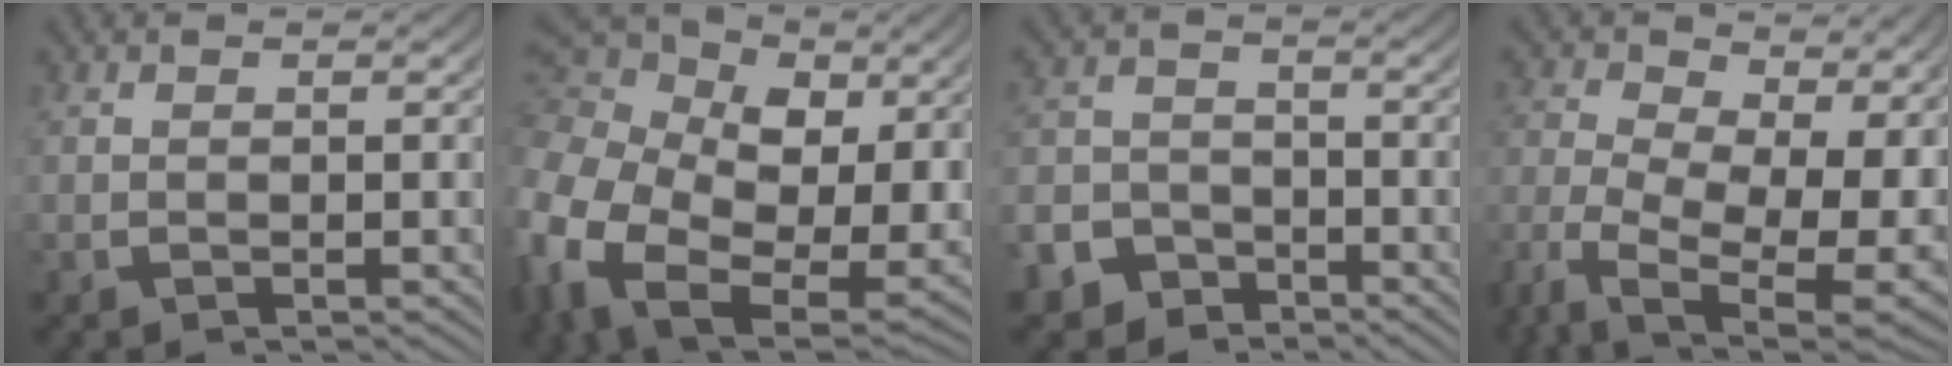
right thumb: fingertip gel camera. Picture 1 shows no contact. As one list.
[{"total": 14.8, "force": [-1.2, 10.8, 10.1], "torque": [-0.239, -0.079, -0.002]}, {"total": 7.0, "force": [-5.3, 4.4, 0.6], "torque": [-0.007, -0.031, -0.095]}, {"total": 10.5, "force": [-3.4, 6.0, 7.9], "torque": [-0.147, -0.061, -0.039]}]